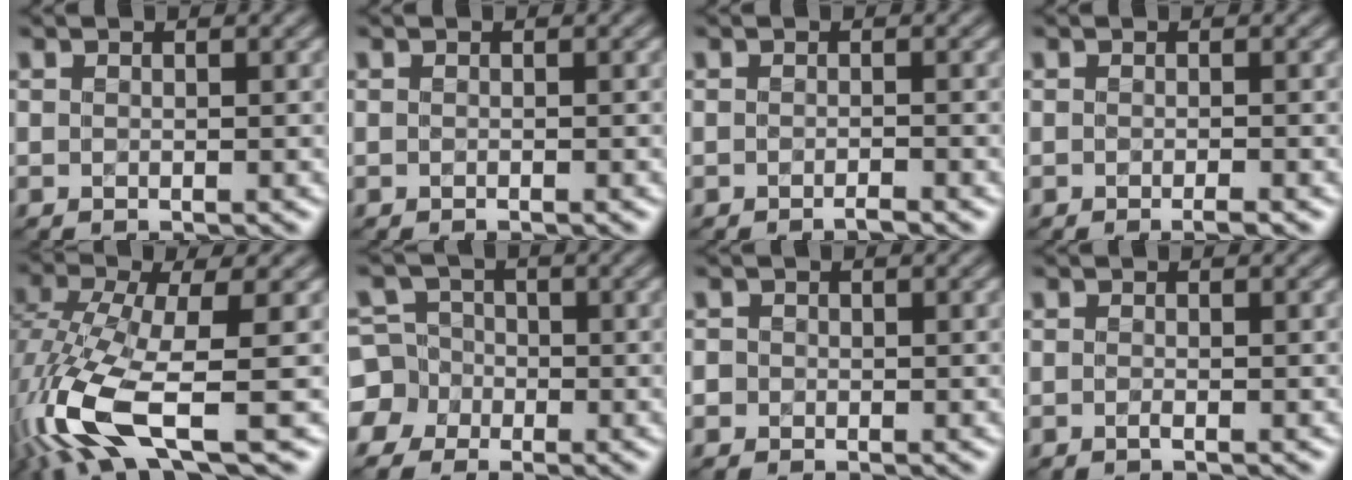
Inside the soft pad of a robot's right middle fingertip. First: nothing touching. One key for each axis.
{"total": 0.0}
{"total": 1.0, "fx": -0.8, "fy": -0.1, "fz": 0.5, "tx": -0.004, "ty": 0.004, "tz": -0.018}
{"total": 1.2, "fx": -0.7, "fy": 0.1, "fz": 1.0, "tx": -0.009, "ty": 0.004, "tz": -0.013}
{"total": 10.7, "fx": -3.6, "fy": 3.6, "fz": 9.5, "tx": -0.223, "ty": -0.006, "tz": -0.067}
{"total": 5.7, "fx": -2.4, "fy": 5.1, "fz": 0.9, "tx": -0.012, "ty": 0.015, "tz": -0.068}
{"total": 0.5, "fx": -0.2, "fy": 0.3, "fz": -0.3, "tx": 0.008, "ty": 0.005, "tz": -0.002}
{"total": 0.5, "fx": -0.3, "fy": 0.1, "fz": 0.4, "tx": -0.005, "ty": 0.003, "tz": -0.005}